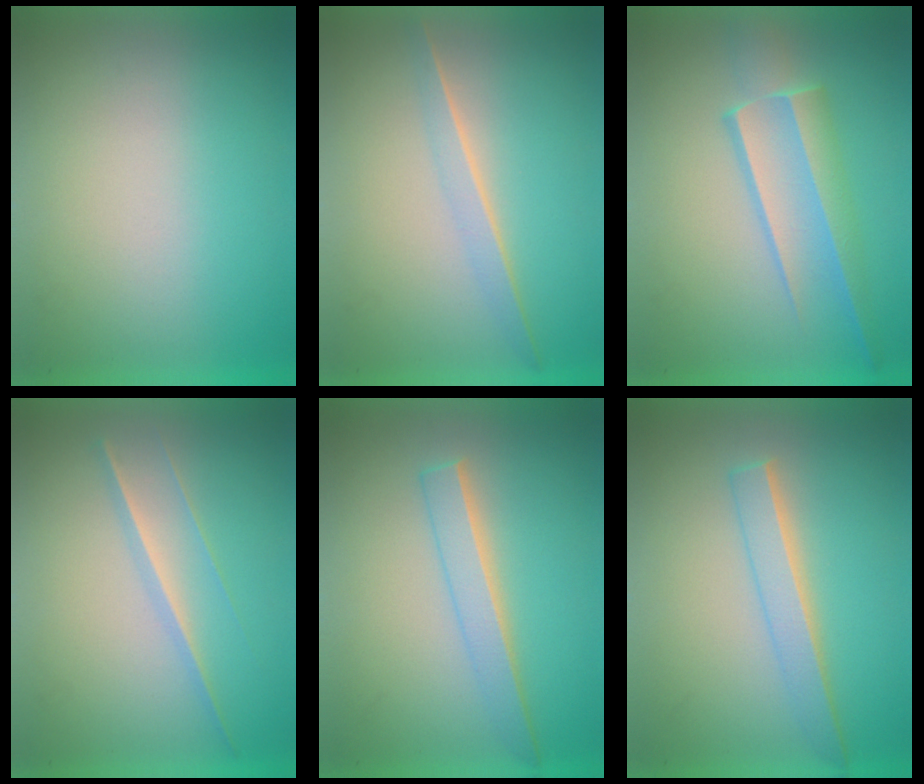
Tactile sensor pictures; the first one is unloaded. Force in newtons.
{"total": 1.4}
{"total": 3.1}
{"total": 1.3}
{"total": 2.2}
{"total": 2.2}